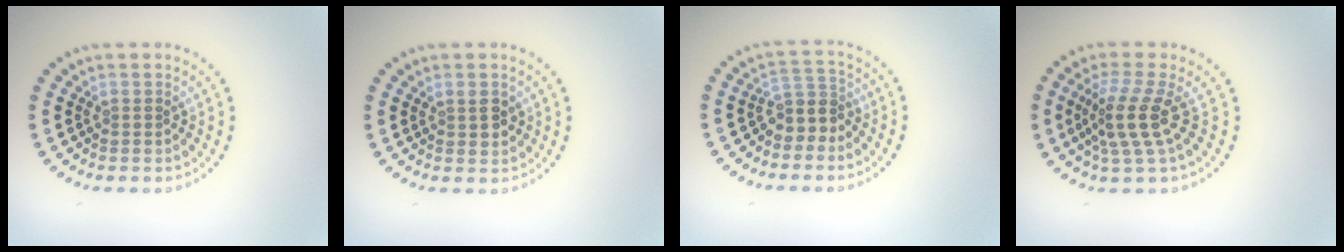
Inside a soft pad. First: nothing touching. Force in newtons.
{"total": 1.6, "press": 1.5, "slide": 0.5}
{"total": 2.7, "press": 2.0, "slide": 1.7}
{"total": 3.8, "press": 2.7, "slide": 2.6}